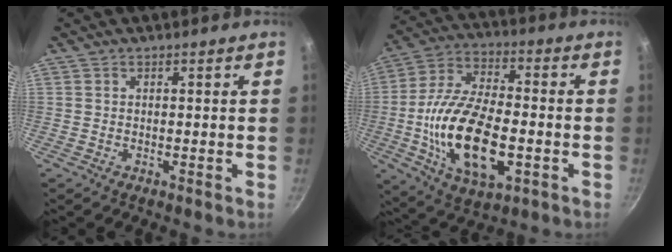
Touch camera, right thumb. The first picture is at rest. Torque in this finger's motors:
{"motor_torque": [-0.04, 1.53, 1.95, -0.82, 0.69]}